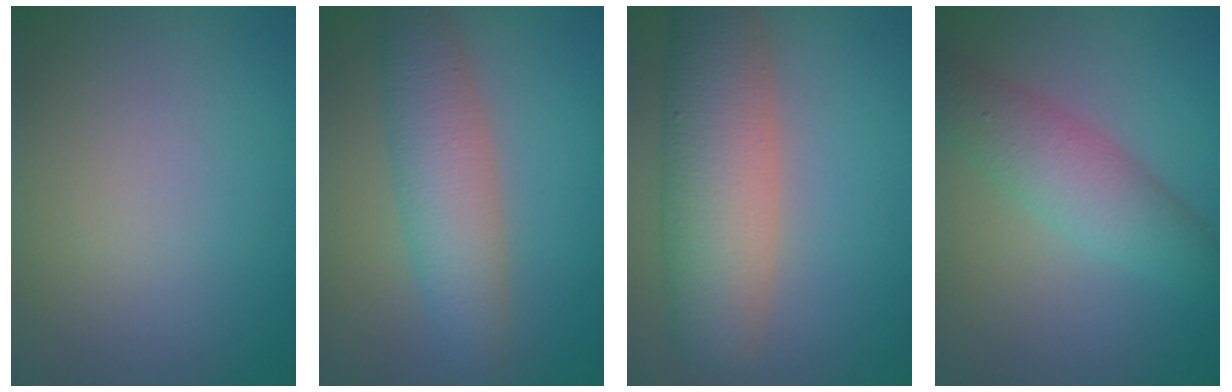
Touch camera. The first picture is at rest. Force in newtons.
{"total": 4.8, "press": 4.8, "slide": 0.1}
{"total": 7.2, "press": 7.2, "slide": 0.3}
{"total": 4.5, "press": 4.5, "slide": 0.0}